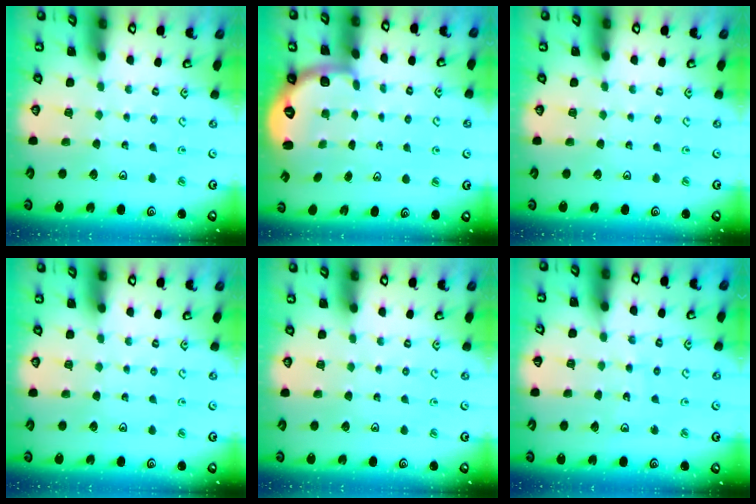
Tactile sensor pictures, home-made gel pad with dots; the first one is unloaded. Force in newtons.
{"total": 2.6, "press": 1.5, "slide": 2.1}
{"total": 0.0}
{"total": 0.0}
{"total": 0.0}
{"total": 7.2, "press": 7.1, "slide": 0.7}